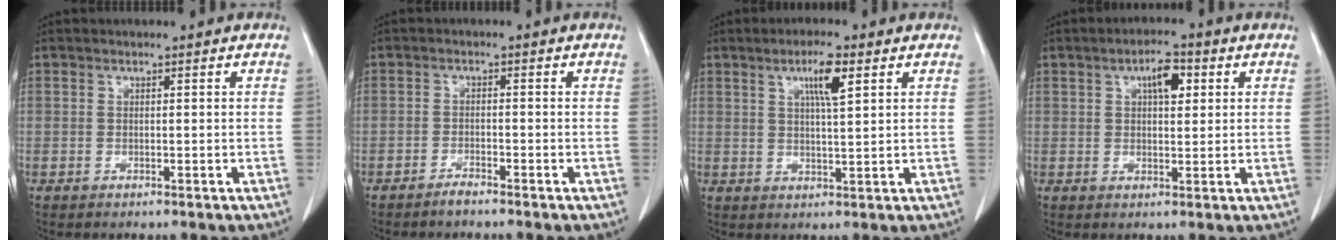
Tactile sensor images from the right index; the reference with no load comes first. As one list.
[{"total": 1.7, "force": [-1.6, 0.1, 0.6], "torque": [-0.009, 0.000, -0.028]}, {"total": 5.3, "force": [2.4, 0.4, 4.6], "torque": [-0.081, 0.000, 0.040]}, {"total": 4.7, "force": [1.8, 1.8, 4.0], "torque": [-0.066, 0.008, 0.027]}]